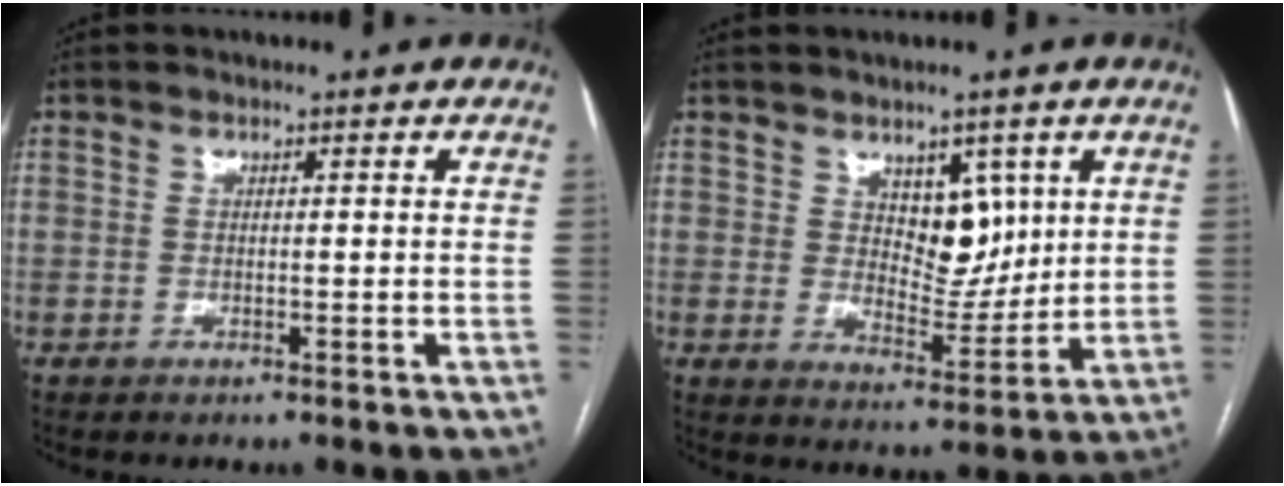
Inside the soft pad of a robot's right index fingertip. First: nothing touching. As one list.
[{"total": 7.1, "force": [2.9, 4.2, 5.0], "torque": [-0.070, 0.001, 0.056]}]